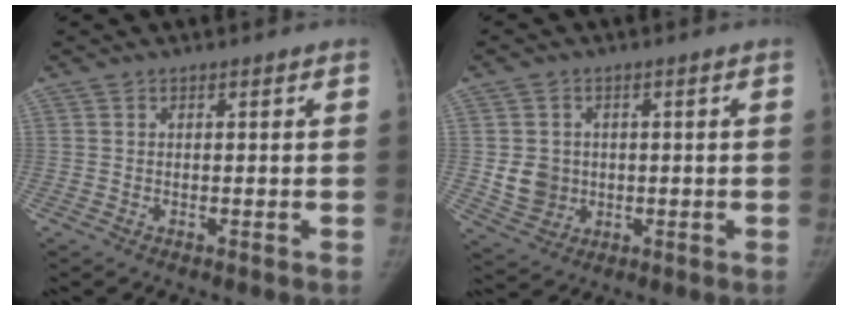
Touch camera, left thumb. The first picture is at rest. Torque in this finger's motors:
{"motor_torque": [-0.03, 0.04, 0.33, -0.26, 0.01]}